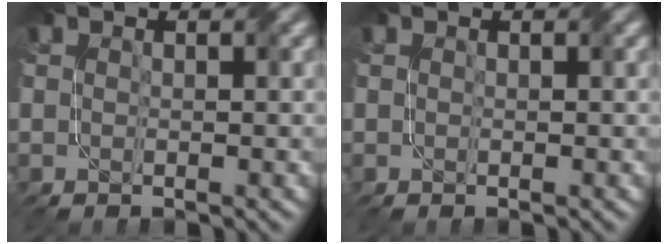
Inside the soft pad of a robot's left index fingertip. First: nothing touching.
{"total": 0.0}